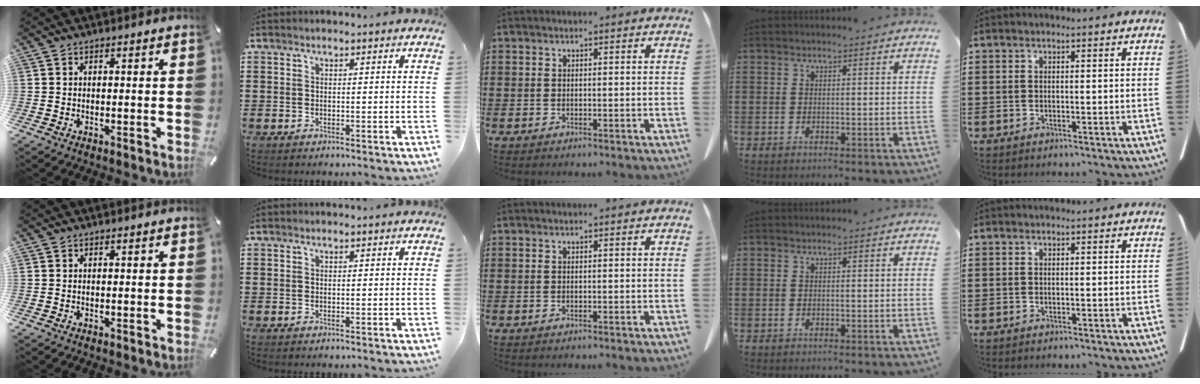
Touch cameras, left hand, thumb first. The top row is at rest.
{}